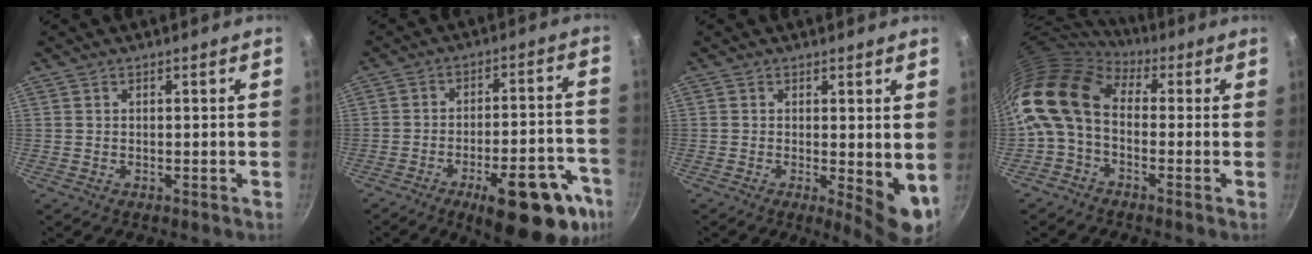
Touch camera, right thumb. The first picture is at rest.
{"total": 19.9, "force": [-10.6, 7.1, 15.3], "torque": [-0.151, 0.048, -0.139]}
{"total": 6.8, "force": [-0.2, 2.2, 6.5], "torque": [-0.080, -0.016, 0.003]}
{"total": 13.8, "force": [0.4, 9.3, 10.1], "torque": [-0.197, 0.026, -0.013]}